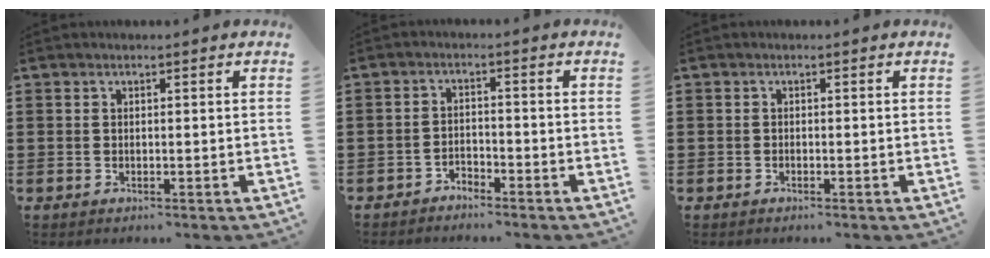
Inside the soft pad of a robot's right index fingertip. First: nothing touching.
{"total": 2.1, "force": [-2.1, 0.4, -0.1], "torque": [-0.007, 0.004, -0.045]}
{"total": 0.6, "force": [-0.4, 0.5, 0.1], "torque": [-0.001, 0.004, -0.009]}